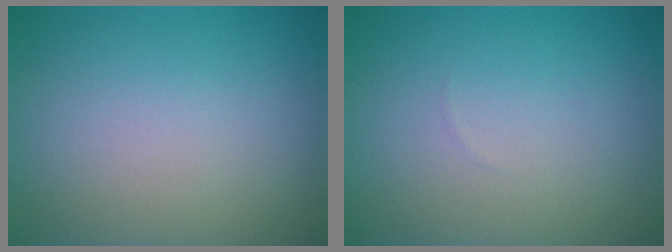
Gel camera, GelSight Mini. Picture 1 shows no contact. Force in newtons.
{"total": 0.0}